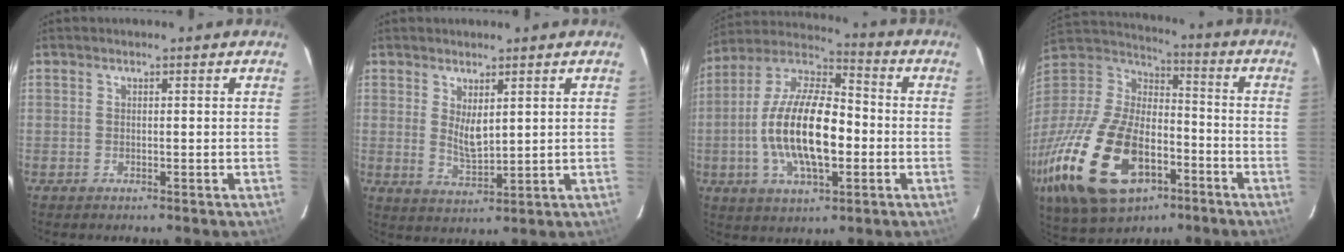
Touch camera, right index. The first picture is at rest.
{"total": 4.7, "force": [1.6, 1.9, 4.1], "torque": [-0.067, -0.011, 0.032]}
{"total": 18.5, "force": [-3.0, 8.0, 16.4], "torque": [-0.321, 0.001, -0.059]}
{"total": 34.1, "force": [-14.9, 19.6, 23.7], "torque": [-0.529, -0.034, -0.244]}